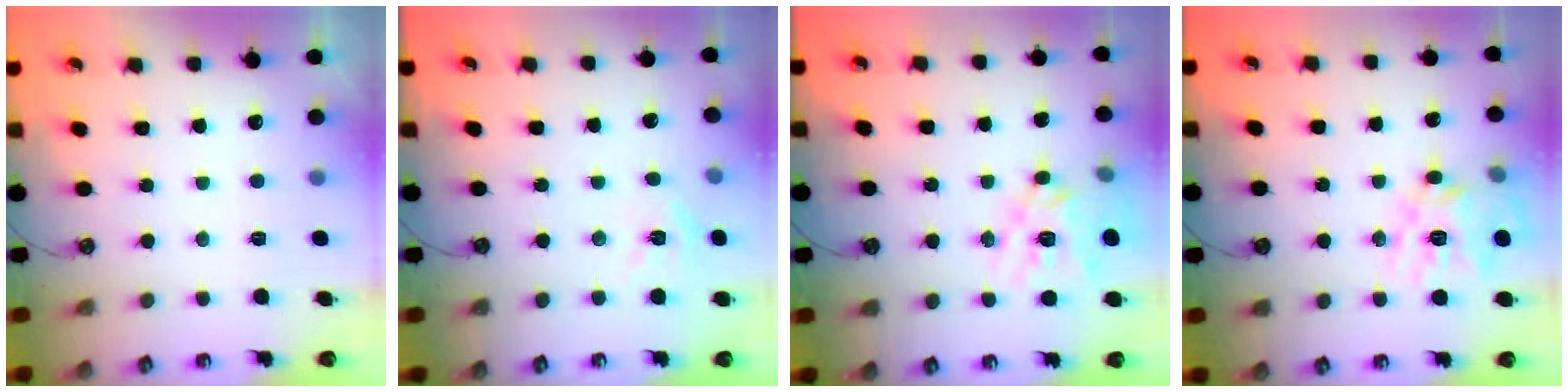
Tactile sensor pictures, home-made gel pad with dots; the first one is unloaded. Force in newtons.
{"total": 6.6, "press": 6.5, "slide": 0.7}
{"total": 16.9, "press": 16.8, "slide": 1.5}
{"total": 17.1, "press": 17.0, "slide": 1.9}